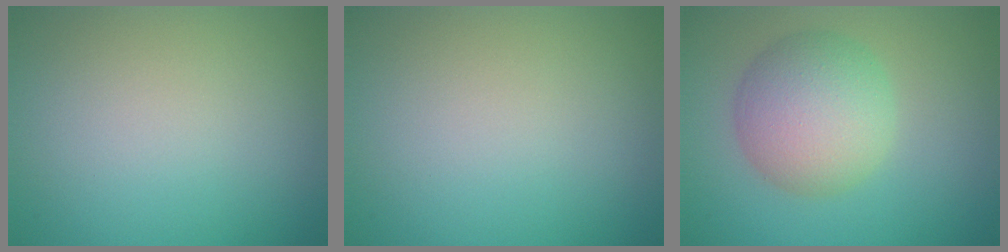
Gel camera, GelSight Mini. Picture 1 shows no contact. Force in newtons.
{"total": 0.0}
{"total": 6.2, "press": 6.2, "slide": 0.2}